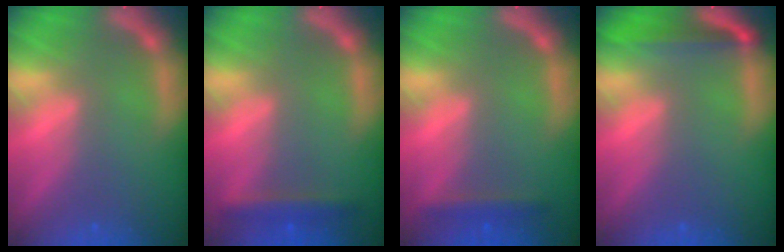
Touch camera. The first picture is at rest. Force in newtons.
{"total": 2.4}
{"total": 1.9}
{"total": 4.0}